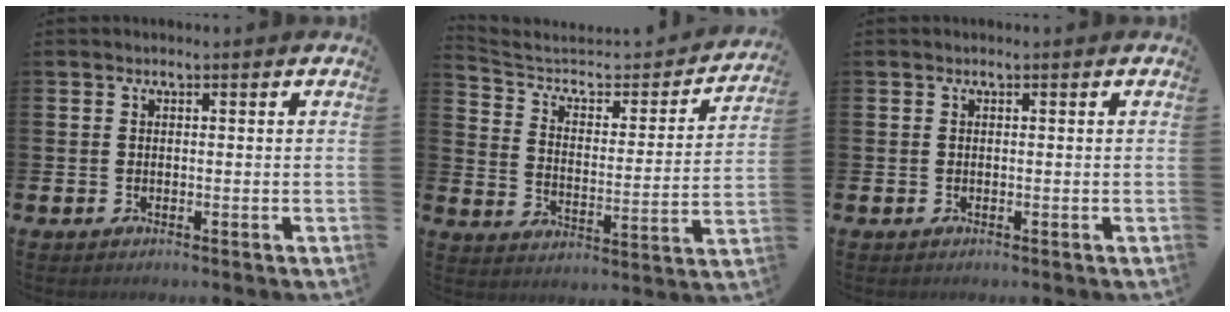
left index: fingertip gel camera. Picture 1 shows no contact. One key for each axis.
{"total": 6.1, "fx": 5.1, "fy": 2.6, "fz": 2.1, "tx": -0.066, "ty": -0.040, "tz": 0.080}
{"total": 0.0}